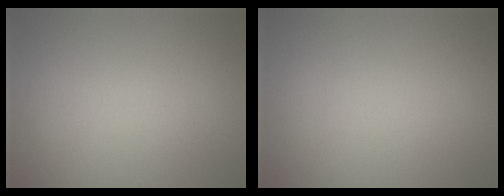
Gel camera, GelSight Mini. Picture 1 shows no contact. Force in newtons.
{"total": 0.0}